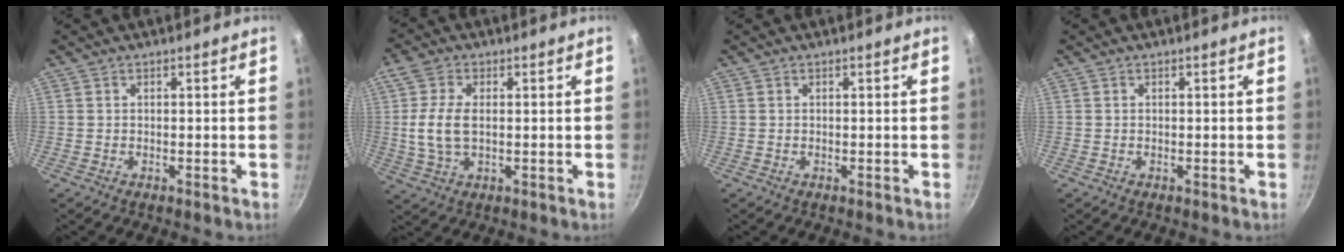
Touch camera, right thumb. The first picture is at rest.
{"total": 7.8, "force": [0.5, 4.4, 6.4], "torque": [-0.138, 0.003, 0.004]}
{"total": 0.0}
{"total": 0.0}